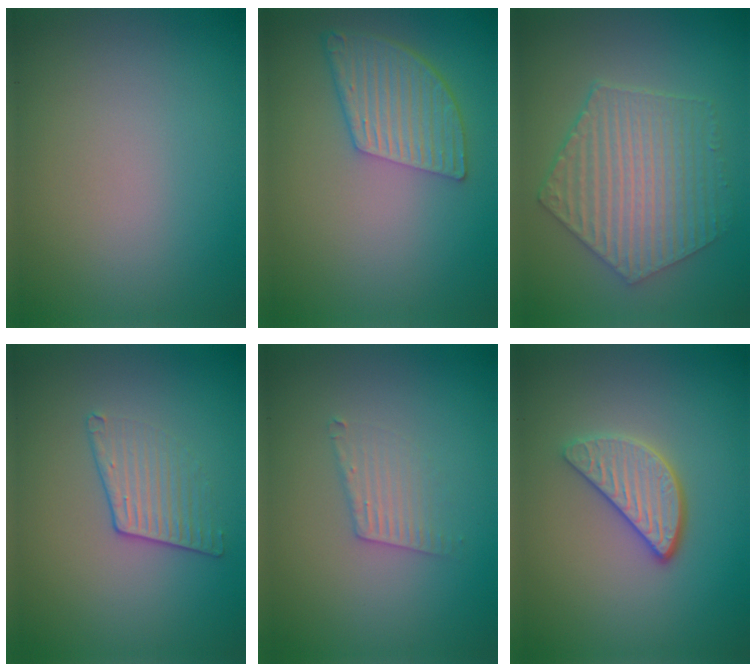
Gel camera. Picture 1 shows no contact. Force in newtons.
{"total": 5.3, "press": 4.0, "slide": 3.5}
{"total": 6.1, "press": 4.9, "slide": 3.6}
{"total": 2.0, "press": 1.5, "slide": 1.3}
{"total": 2.0, "press": 2.0, "slide": 0.1}
{"total": 3.5, "press": 2.9, "slide": 1.9}